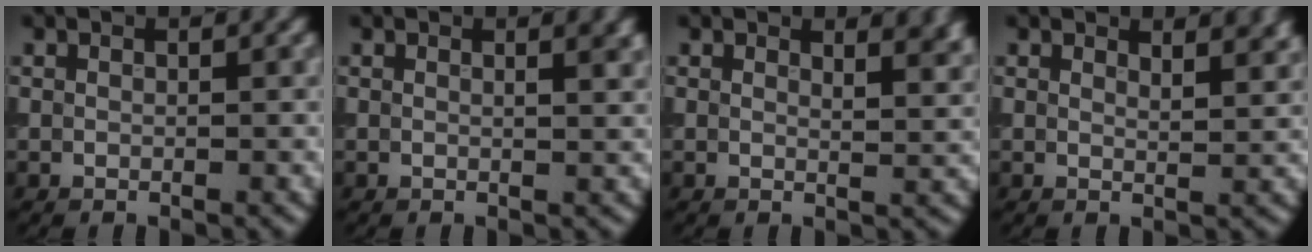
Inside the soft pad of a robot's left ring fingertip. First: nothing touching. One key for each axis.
{"total": 1.4, "fx": 0.8, "fy": 0.6, "fz": 1.0, "tx": -0.001, "ty": 0.004, "tz": 0.005}
{"total": 2.5, "fx": 1.9, "fy": 1.0, "fz": 1.4, "tx": -0.002, "ty": 0.002, "tz": 0.024}
{"total": 2.6, "fx": 2.1, "fy": 0.9, "fz": 1.2, "tx": -0.003, "ty": 0.005, "tz": 0.025}